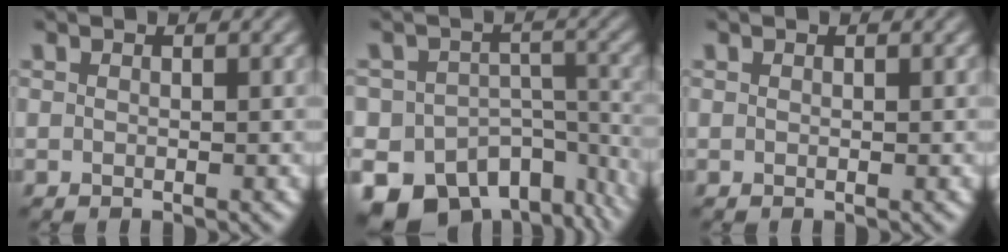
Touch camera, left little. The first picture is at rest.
{"total": 14.8, "force": [-10.1, 9.3, 5.5], "torque": [-0.091, -0.038, -0.112]}
{"total": 0.0}